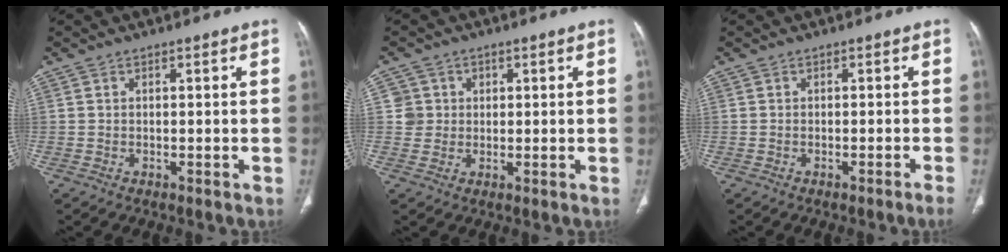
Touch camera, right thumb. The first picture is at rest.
{"total": 3.8, "force": [0.8, 3.7, 0.0], "torque": [0.031, 0.002, 0.012]}
{"total": 1.9, "force": [-1.3, -0.6, 1.1], "torque": [-0.024, 0.009, -0.016]}